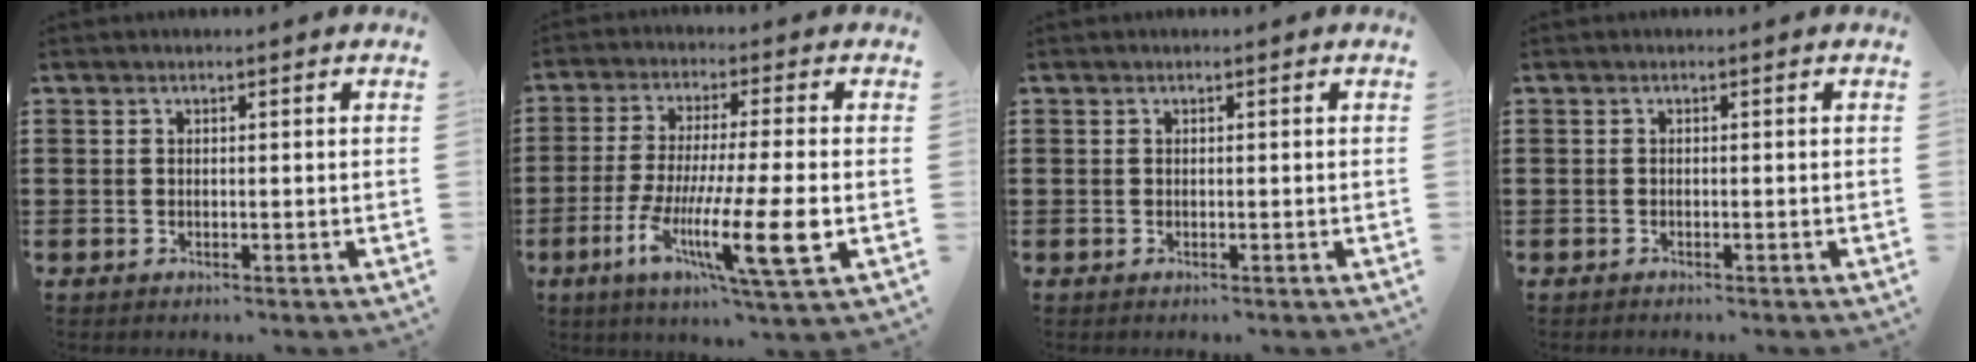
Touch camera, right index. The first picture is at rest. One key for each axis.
{"total": 13.7, "fx": -4.3, "fy": 1.7, "fz": 12.9, "tx": -0.255, "ty": -0.014, "tz": -0.082}
{"total": 0.0}
{"total": 0.6, "fx": -0.6, "fy": 0.1, "fz": 0.0, "tx": -0.002, "ty": -0.002, "tz": -0.011}